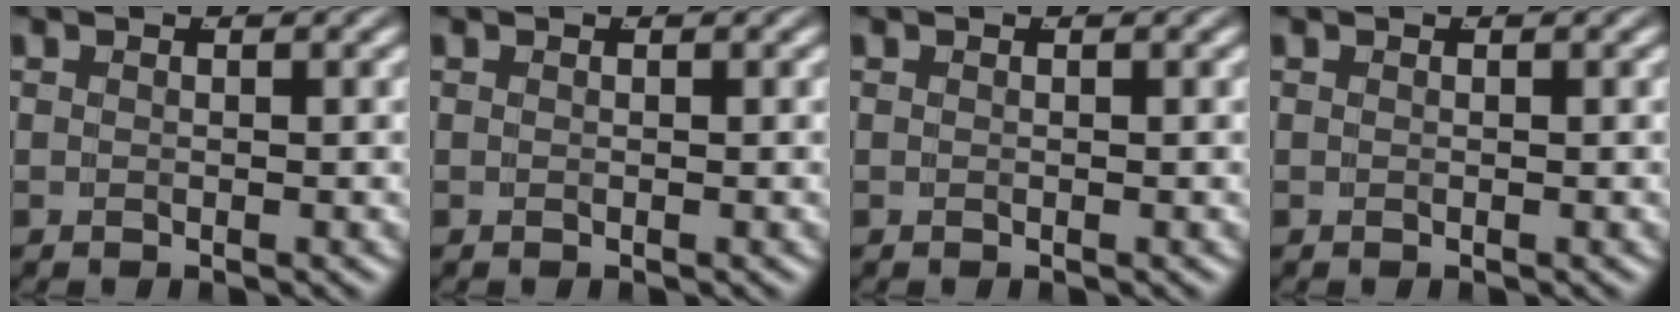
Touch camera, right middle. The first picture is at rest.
{"total": 0.0}
{"total": 0.0}
{"total": 1.1, "force": [-0.1, -1.1, -0.3], "torque": [0.014, -0.011, 0.008]}